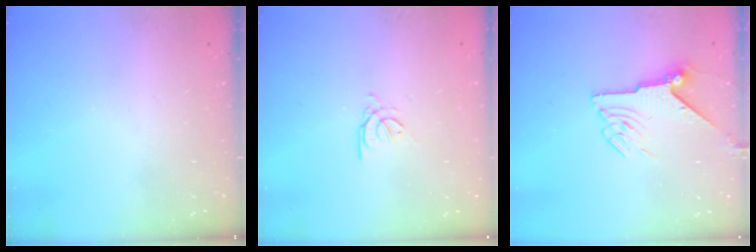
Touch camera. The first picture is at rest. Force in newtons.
{"total": 0.7, "press": 0.6, "slide": 0.3}
{"total": 7.0, "press": 7.0, "slide": 0.3}